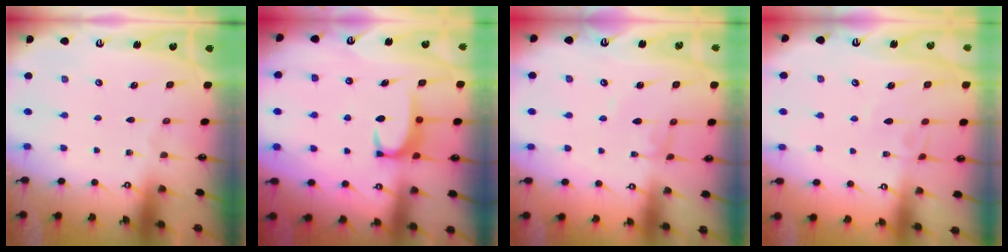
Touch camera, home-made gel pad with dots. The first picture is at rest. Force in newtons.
{"total": 3.4, "press": 3.4, "slide": 0.4}
{"total": 2.8, "press": 2.8, "slide": 0.1}
{"total": 3.4, "press": 3.4, "slide": 0.2}